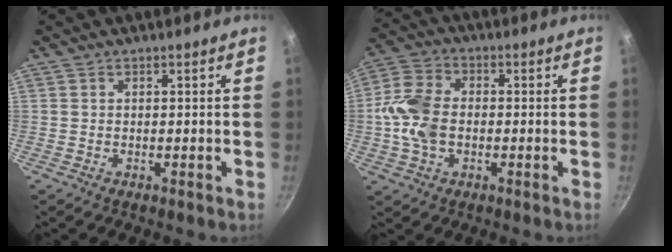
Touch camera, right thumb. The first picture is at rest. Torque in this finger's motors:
{"motor_torque": [1.91, 1.77, 1.46, -0.44, 0.11]}